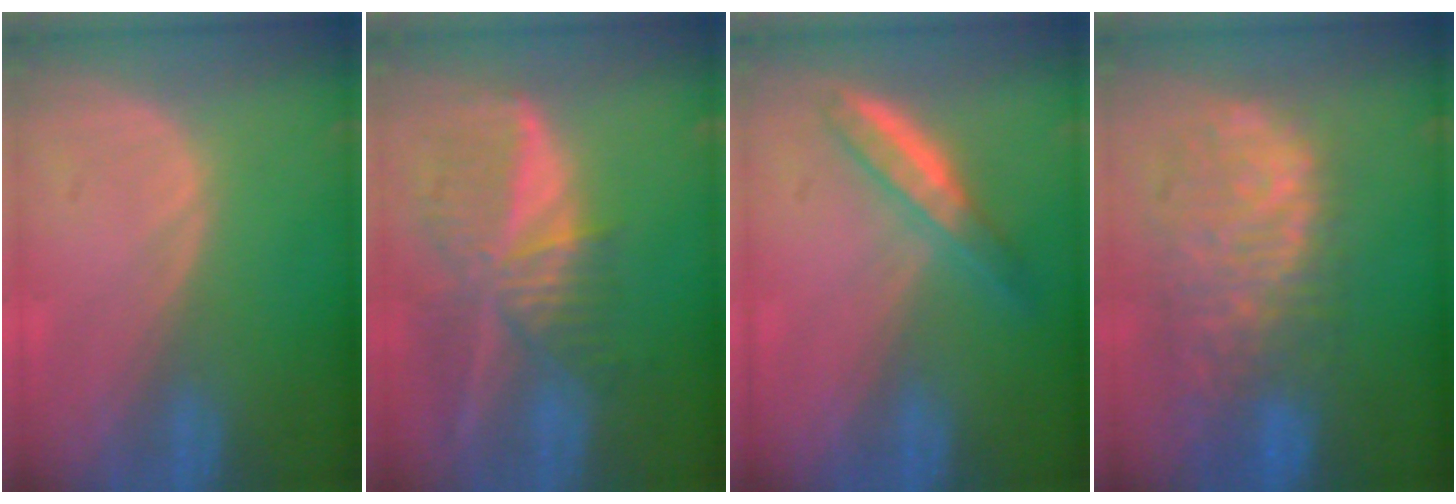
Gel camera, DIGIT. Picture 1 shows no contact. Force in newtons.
{"total": 9.3, "press": 8.0, "slide": 4.7}
{"total": 4.9, "press": 4.5, "slide": 2.0}
{"total": 11.8, "press": 9.8, "slide": 6.6}